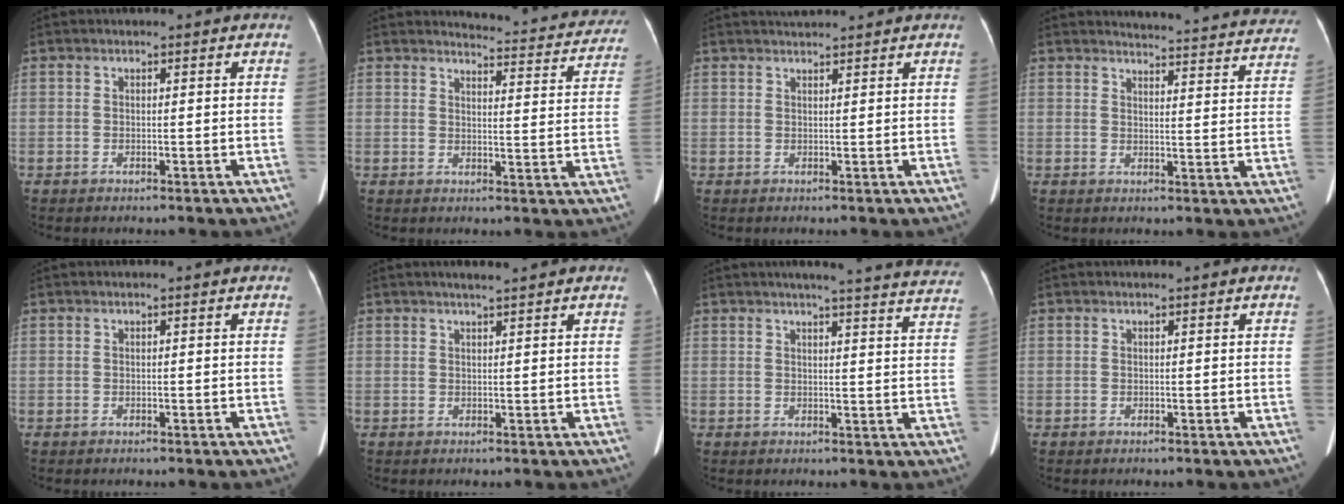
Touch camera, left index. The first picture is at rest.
{"total": 14.5, "force": [14.2, 1.6, 2.3], "torque": [-0.010, -0.060, 0.138]}
{"total": 2.8, "force": [2.7, -0.3, 0.6], "torque": [-0.008, 0.023, 0.048]}
{"total": 22.3, "force": [21.8, 2.0, 4.5], "torque": [-0.047, -0.081, 0.233]}
{"total": 0.0}
{"total": 3.3, "force": [2.7, 0.0, 1.9], "torque": [-0.030, 0.012, 0.040]}
{"total": 21.4, "force": [19.9, 0.9, 8.0], "torque": [-0.099, -0.049, 0.215]}
{"total": 0.9, "force": [0.7, 0.0, 0.6], "torque": [-0.009, 0.010, 0.011]}